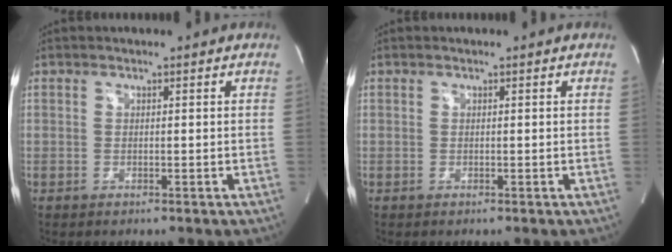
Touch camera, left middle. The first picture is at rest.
{"total": 0.0}